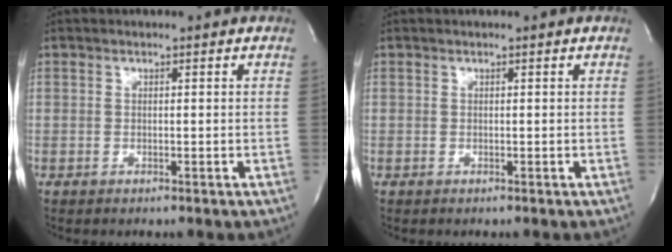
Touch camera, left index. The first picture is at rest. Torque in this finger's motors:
{"motor_torque": [0.00, -0.09, 0.00, -0.01]}